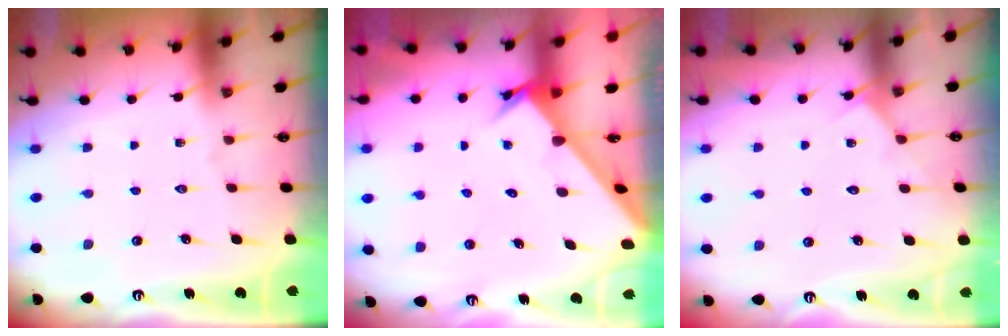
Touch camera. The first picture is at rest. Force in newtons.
{"total": 2.7, "press": 2.7, "slide": 0.3}
{"total": 5.0, "press": 5.0, "slide": 0.3}